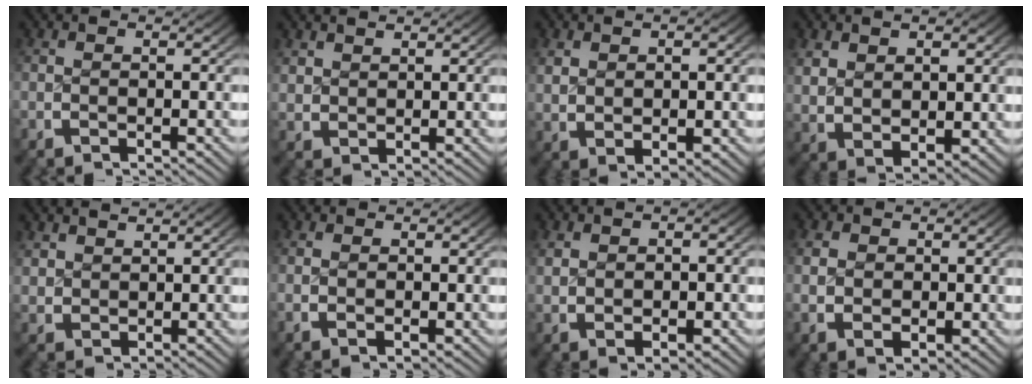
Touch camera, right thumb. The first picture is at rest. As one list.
[{"total": 2.0, "force": [1.9, 0.5, 0.2], "torque": [0.000, 0.004, 0.046]}, {"total": 3.2, "force": [1.1, 1.5, 2.6], "torque": [-0.044, 0.002, 0.029]}, {"total": 4.4, "force": [1.4, 2.7, 3.2], "torque": [-0.059, -0.010, 0.041]}, {"total": 2.4, "force": [2.1, 0.9, 0.4], "torque": [-0.005, 0.001, 0.051]}, {"total": 1.2, "force": [0.4, 0.5, 1.1], "torque": [-0.021, -0.004, 0.014]}, {"total": 3.1, "force": [0.6, 1.7, 2.6], "torque": [-0.047, -0.004, 0.020]}, {"total": 3.7, "force": [0.5, 2.8, 2.4], "torque": [-0.046, -0.016, 0.022]}]